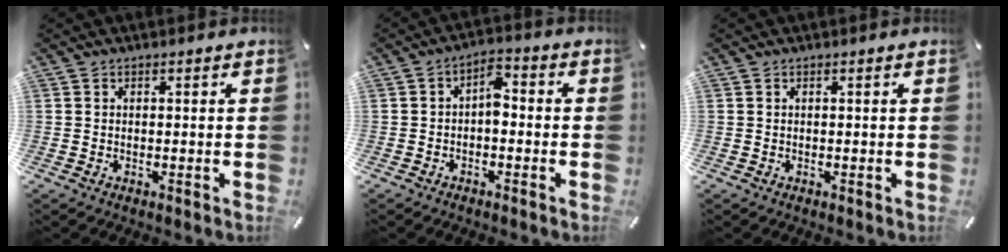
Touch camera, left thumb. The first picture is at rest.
{"total": 4.9, "force": [-1.3, 2.8, 3.8], "torque": [-0.063, 0.018, -0.027]}
{"total": 0.0}